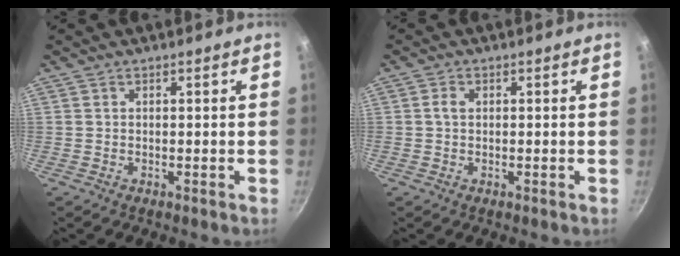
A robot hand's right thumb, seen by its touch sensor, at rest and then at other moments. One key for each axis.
{"total": 1.7, "fx": 0.3, "fy": 1.3, "fz": 1.1, "tx": -0.018, "ty": 0.006, "tz": 0.002}